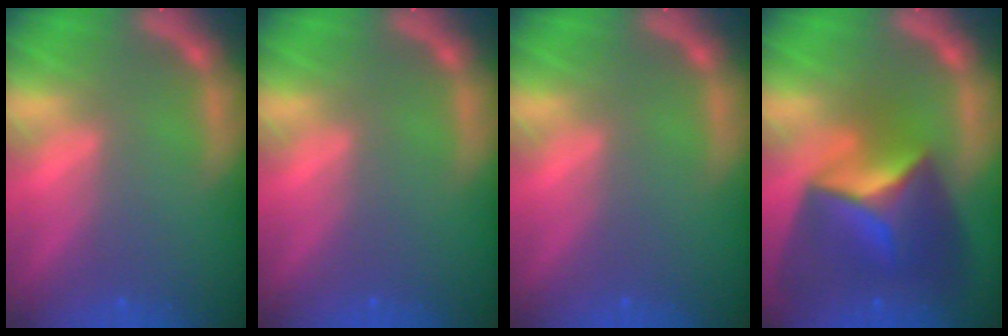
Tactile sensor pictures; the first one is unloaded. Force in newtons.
{"total": 0.0}
{"total": 0.0}
{"total": 10.0}